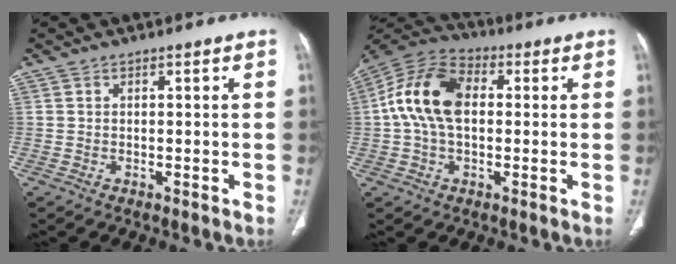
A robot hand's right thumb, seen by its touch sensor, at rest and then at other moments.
{"total": 13.9, "force": [1.2, 8.7, 10.7], "torque": [-0.208, 0.031, 0.014]}